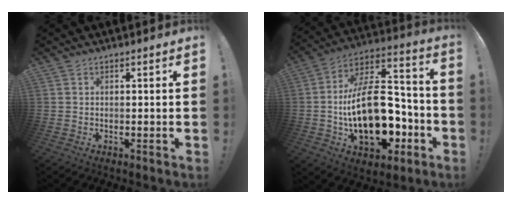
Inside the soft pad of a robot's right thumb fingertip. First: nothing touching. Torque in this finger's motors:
{"motor_torque": [1.93, 3.08, 1.48, -1.29, 0.14]}